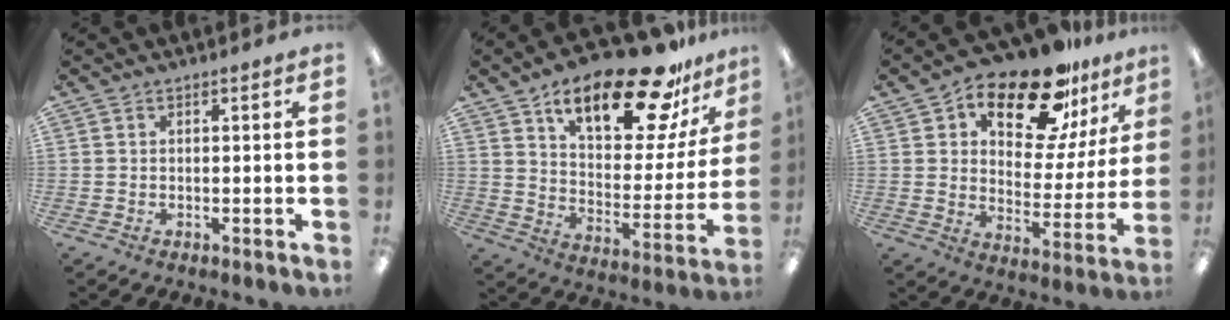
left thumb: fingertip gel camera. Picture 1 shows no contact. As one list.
[{"total": 24.2, "force": [16.6, 8.6, 15.4], "torque": [-0.225, -0.101, 0.271]}, {"total": 19.5, "force": [14.0, 8.1, 10.8], "torque": [-0.168, -0.089, 0.234]}]